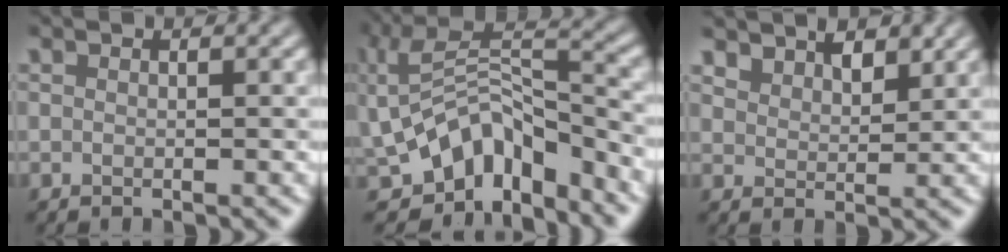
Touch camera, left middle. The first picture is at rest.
{"total": 8.6, "force": [-3.4, 4.6, 6.4], "torque": [-0.102, 0.006, -0.070]}
{"total": 3.6, "force": [3.0, 1.6, 1.1], "torque": [-0.029, -0.010, 0.056]}